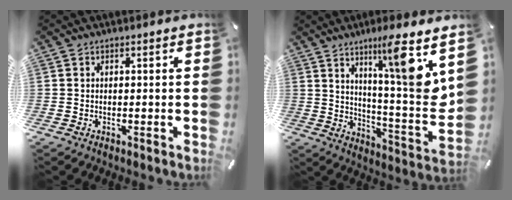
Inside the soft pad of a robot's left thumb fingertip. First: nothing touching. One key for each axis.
{"total": 14.8, "fx": 8.4, "fy": 0.3, "fz": 12.2, "tx": -0.179, "ty": -0.069, "tz": 0.119}